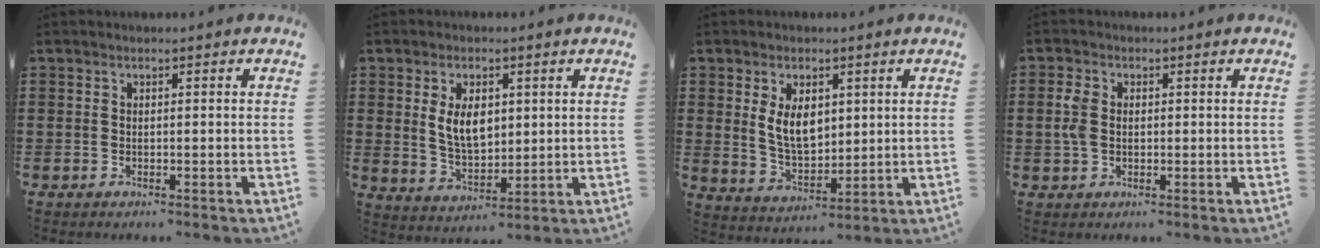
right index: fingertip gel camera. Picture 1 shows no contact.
{"total": 6.3, "force": [1.4, 3.6, 5.0], "torque": [-0.090, 0.006, 0.020]}
{"total": 6.4, "force": [1.8, 3.8, 4.8], "torque": [-0.098, 0.008, 0.031]}
{"total": 3.3, "force": [0.2, 2.3, 2.4], "torque": [-0.067, 0.004, -0.001]}